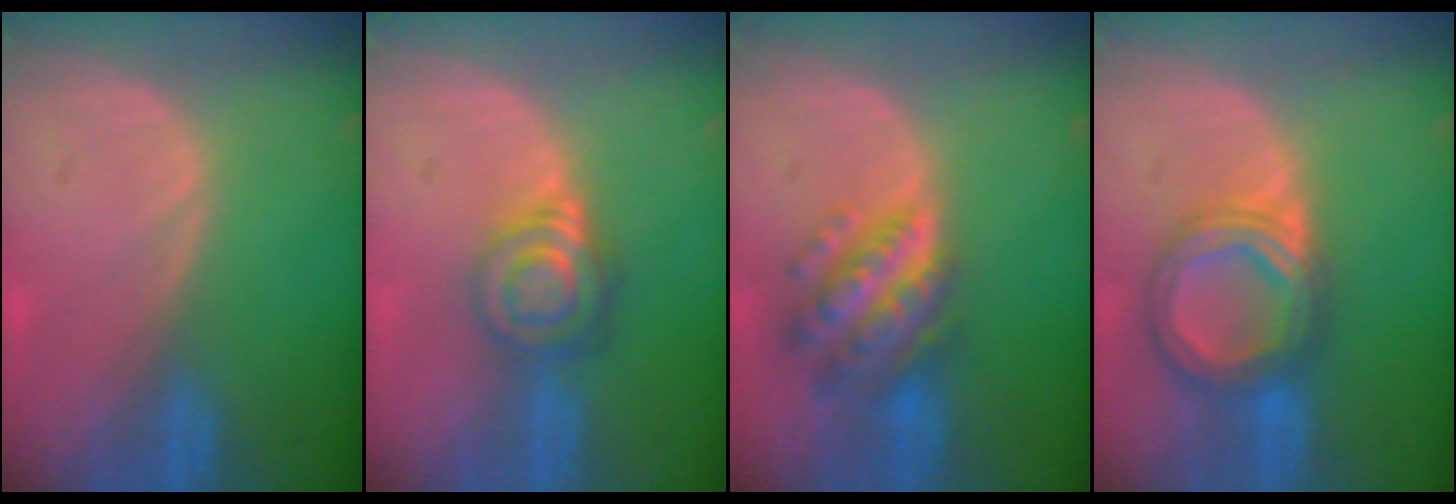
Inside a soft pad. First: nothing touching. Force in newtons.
{"total": 6.6, "press": 5.6, "slide": 3.4}
{"total": 7.5, "press": 7.5, "slide": 0.5}
{"total": 7.6, "press": 7.5, "slide": 0.6}